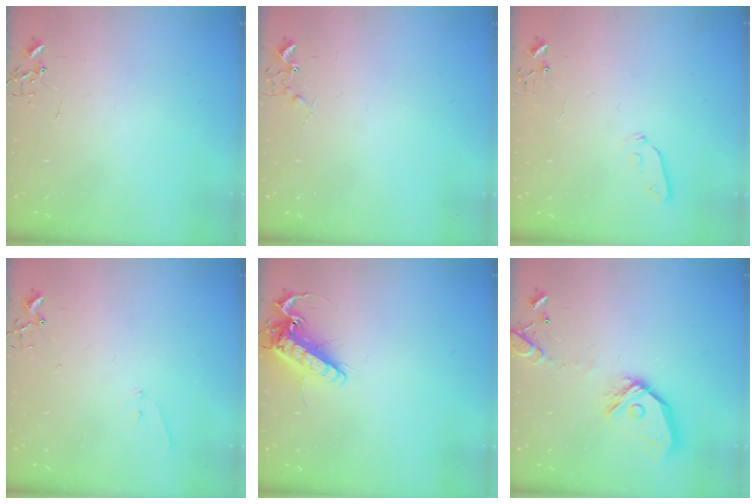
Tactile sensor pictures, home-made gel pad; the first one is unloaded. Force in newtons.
{"total": 6.6, "press": 6.6, "slide": 0.8}
{"total": 3.9, "press": 3.8, "slide": 0.9}
{"total": 5.7, "press": 5.7, "slide": 0.7}
{"total": 14.8, "press": 14.6, "slide": 2.4}
{"total": 16.5, "press": 16.3, "slide": 2.4}